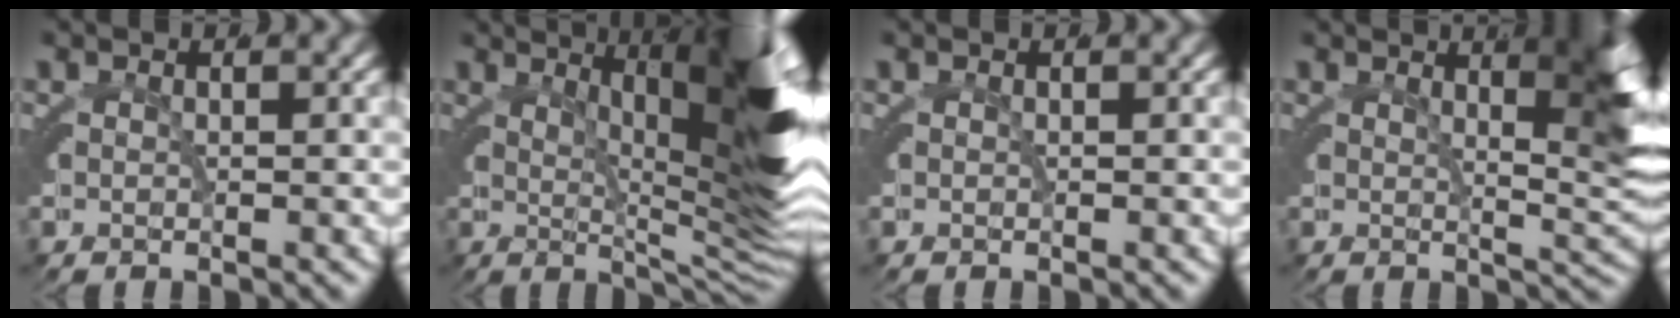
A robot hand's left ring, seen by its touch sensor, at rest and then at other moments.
{"total": 18.4, "force": [2.8, 5.5, 17.4], "torque": [-0.185, 0.023, 0.033]}
{"total": 0.0}
{"total": 7.5, "force": [1.7, 1.7, 7.1], "torque": [-0.049, 0.006, 0.027]}